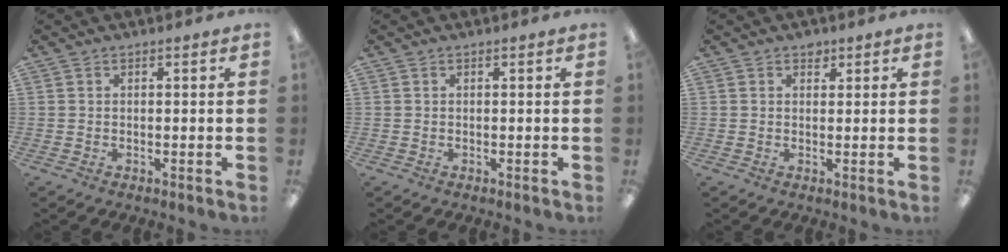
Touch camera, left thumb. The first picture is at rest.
{"total": 0.0}
{"total": 2.0, "force": [1.5, 1.3, 0.5], "torque": [0.006, -0.005, 0.024]}